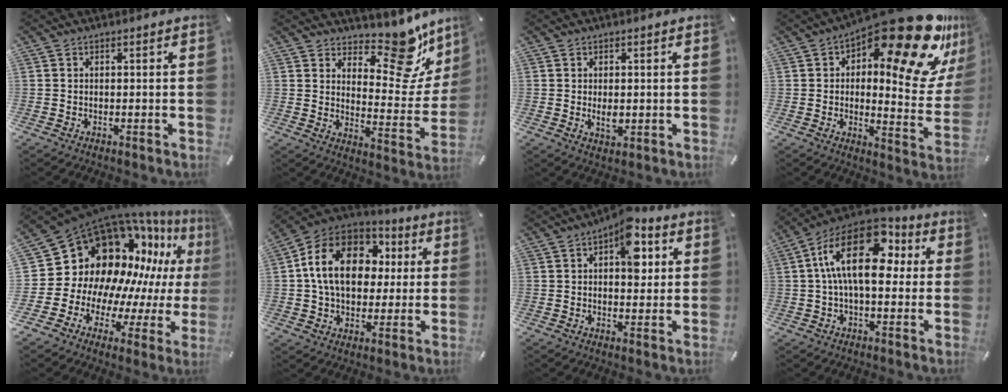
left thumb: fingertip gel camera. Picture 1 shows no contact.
{"total": 14.6, "force": [11.1, 6.6, 6.9], "torque": [-0.075, -0.110, 0.187]}
{"total": 3.3, "force": [0.0, 2.1, 2.5], "torque": [-0.039, -0.006, -0.003]}
{"total": 25.1, "force": [15.7, 8.7, 17.6], "torque": [-0.220, -0.128, 0.254]}
{"total": 20.5, "force": [9.0, 15.7, 9.7], "torque": [-0.143, -0.124, 0.202]}
{"total": 17.1, "force": [3.0, 13.2, 10.5], "torque": [-0.206, 0.006, 0.054]}
{"total": 10.2, "force": [3.4, 5.7, 7.7], "torque": [-0.087, -0.014, 0.052]}
{"total": 17.9, "force": [4.0, 9.6, 14.6], "torque": [-0.275, -0.020, 0.065]}